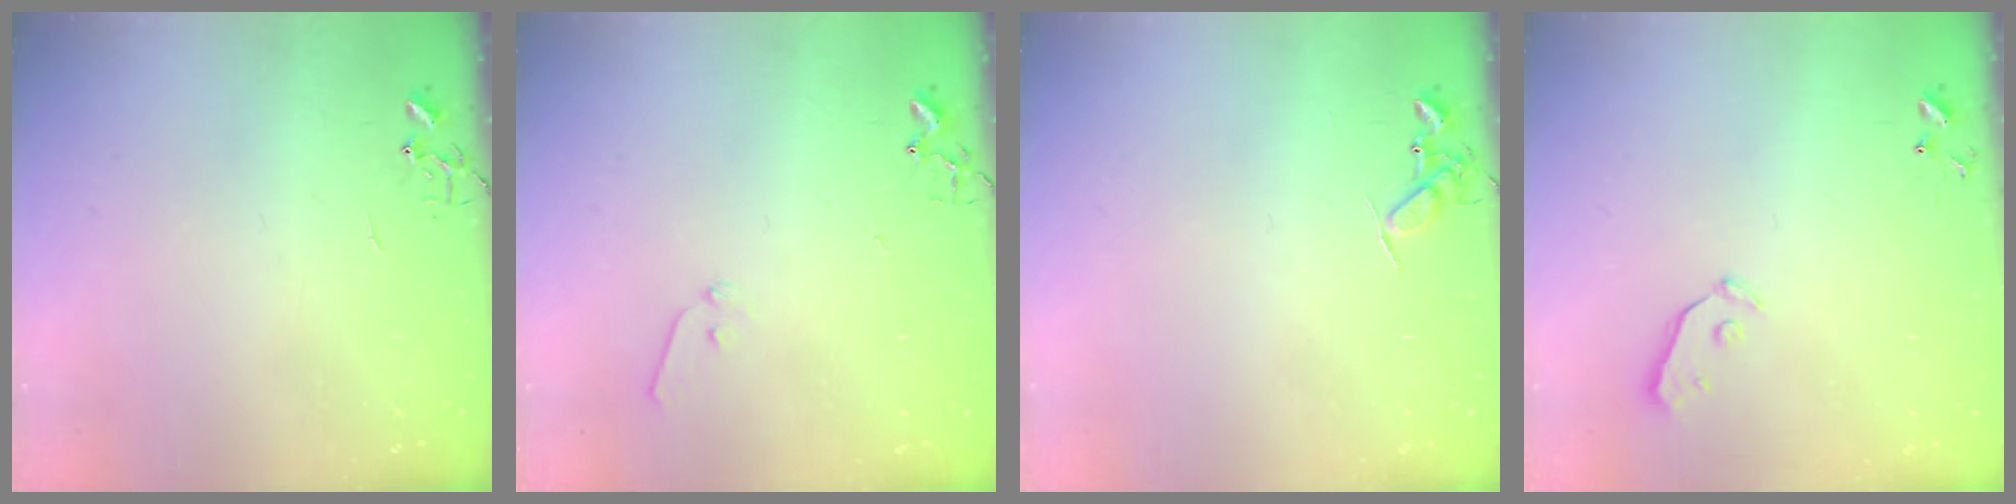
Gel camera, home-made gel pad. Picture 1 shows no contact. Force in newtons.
{"total": 6.3, "press": 6.3, "slide": 0.7}
{"total": 7.2, "press": 7.2, "slide": 0.9}
{"total": 3.8, "press": 3.8, "slide": 0.4}